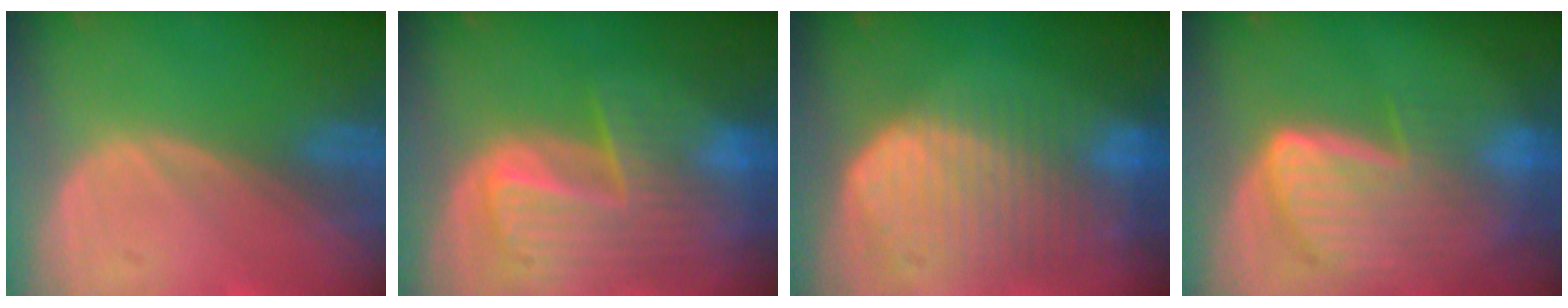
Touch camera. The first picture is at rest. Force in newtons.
{"total": 10.0, "press": 8.7, "slide": 5.0}
{"total": 10.2, "press": 8.8, "slide": 5.1}
{"total": 9.2, "press": 8.1, "slide": 4.3}